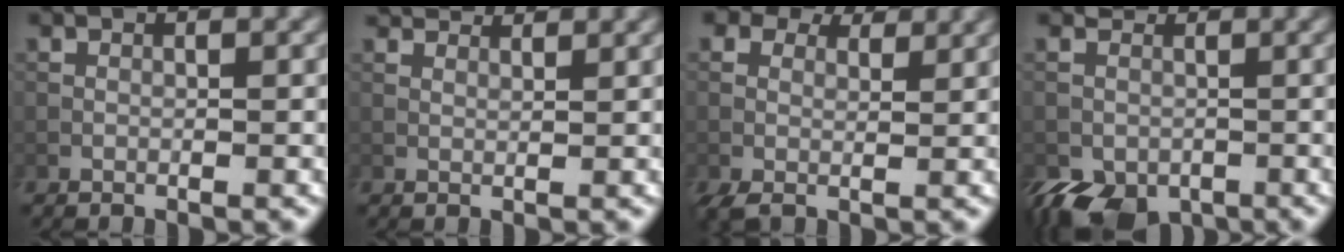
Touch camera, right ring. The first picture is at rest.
{"total": 4.8, "force": [4.1, 1.5, 2.1], "torque": [-0.050, 0.008, 0.061]}
{"total": 5.7, "force": [2.8, 3.8, 3.3], "torque": [-0.072, -0.005, 0.046]}
{"total": 5.4, "force": [-2.1, 4.2, 2.5], "torque": [-0.049, -0.015, -0.039]}